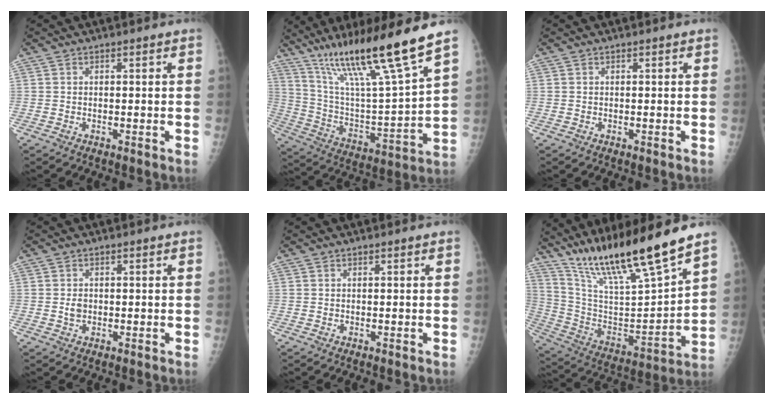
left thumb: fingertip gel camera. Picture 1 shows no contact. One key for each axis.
{"total": 21.8, "fx": 15.6, "fy": 0.8, "fz": 15.3, "tx": -0.248, "ty": -0.064, "tz": 0.282}
{"total": 0.0}
{"total": 1.9, "fx": -0.1, "fy": 1.5, "fz": 1.2, "tx": -0.014, "ty": 0.002, "tz": 0.001}
{"total": 0.0}
{"total": 22.8, "fx": 17.4, "fy": 2.4, "fz": 14.5, "tx": -0.234, "ty": -0.071, "tz": 0.320}